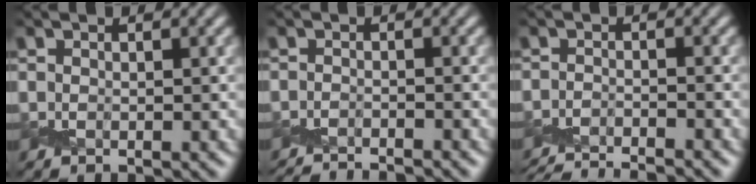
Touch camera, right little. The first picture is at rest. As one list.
[{"total": 4.2, "force": [-4.1, -0.3, 0.8], "torque": [-0.014, -0.016, -0.075]}, {"total": 6.4, "force": [-6.3, 0.4, 1.3], "torque": [-0.020, -0.018, -0.096]}]